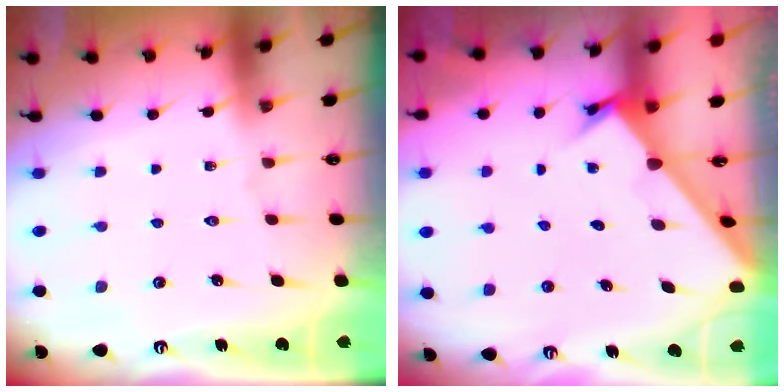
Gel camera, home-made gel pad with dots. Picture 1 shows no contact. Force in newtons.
{"total": 1.9, "press": 1.9, "slide": 0.2}